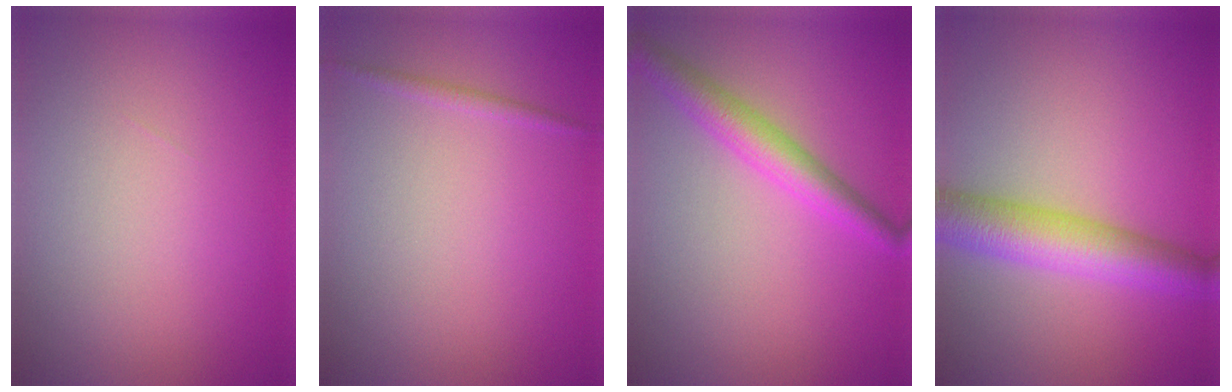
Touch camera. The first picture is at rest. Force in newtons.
{"total": 0.7, "press": 0.7, "slide": 0.0}
{"total": 3.6, "press": 3.6, "slide": 0.1}
{"total": 6.0, "press": 6.0, "slide": 0.2}